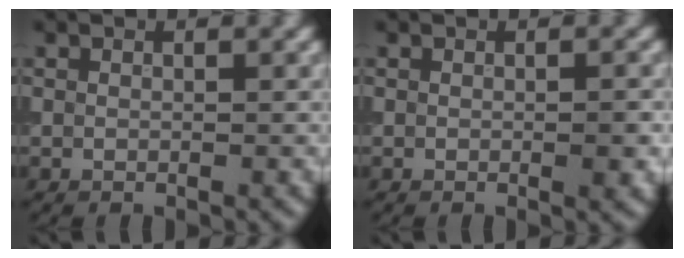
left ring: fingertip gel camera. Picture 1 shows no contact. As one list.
[{"total": 1.2, "force": [-0.1, 0.2, 1.2], "torque": [-0.017, -0.001, -0.001]}]